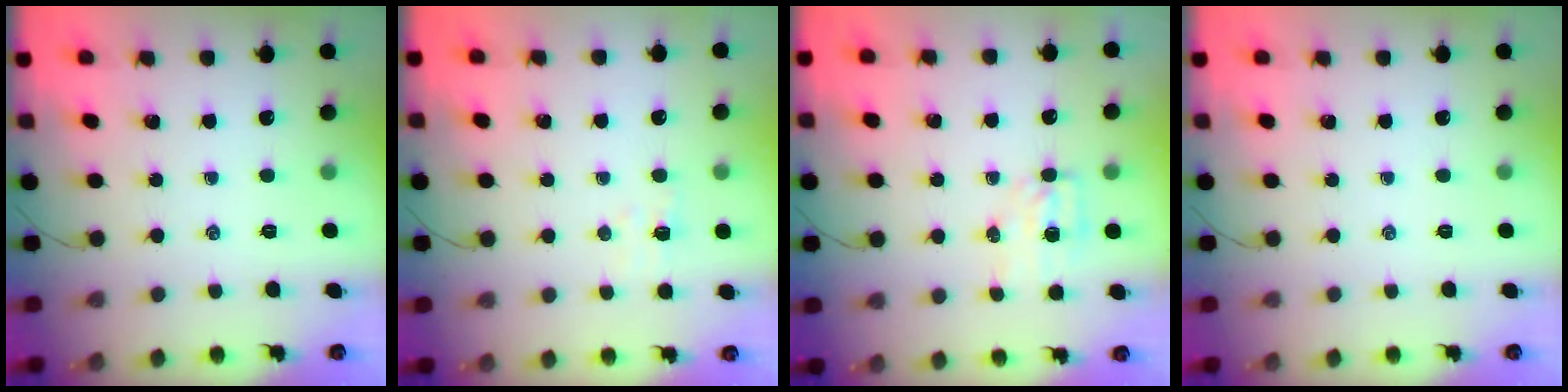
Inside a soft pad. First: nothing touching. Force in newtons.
{"total": 3.0, "press": 2.9, "slide": 0.7}
{"total": 4.5, "press": 4.3, "slide": 1.2}
{"total": 0.0}